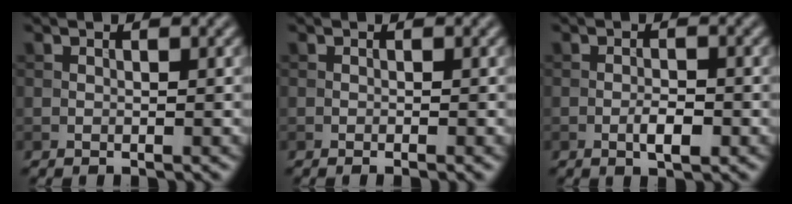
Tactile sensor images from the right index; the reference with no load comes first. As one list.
[{"total": 0.8, "force": [-0.4, 0.1, 0.7], "torque": [-0.008, -0.004, -0.008]}, {"total": 2.2, "force": [-0.8, 0.7, 1.9], "torque": [-0.030, 0.001, -0.016]}]